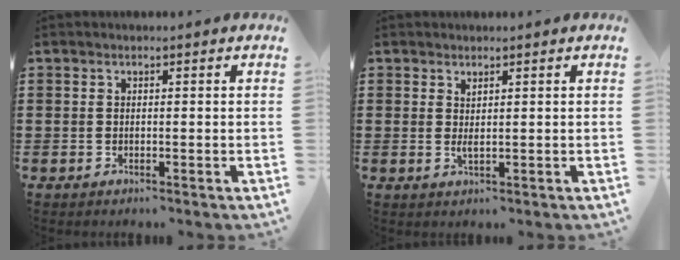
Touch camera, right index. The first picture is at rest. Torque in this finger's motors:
{"motor_torque": [0.02, 0.00, 0.07, 0.04]}